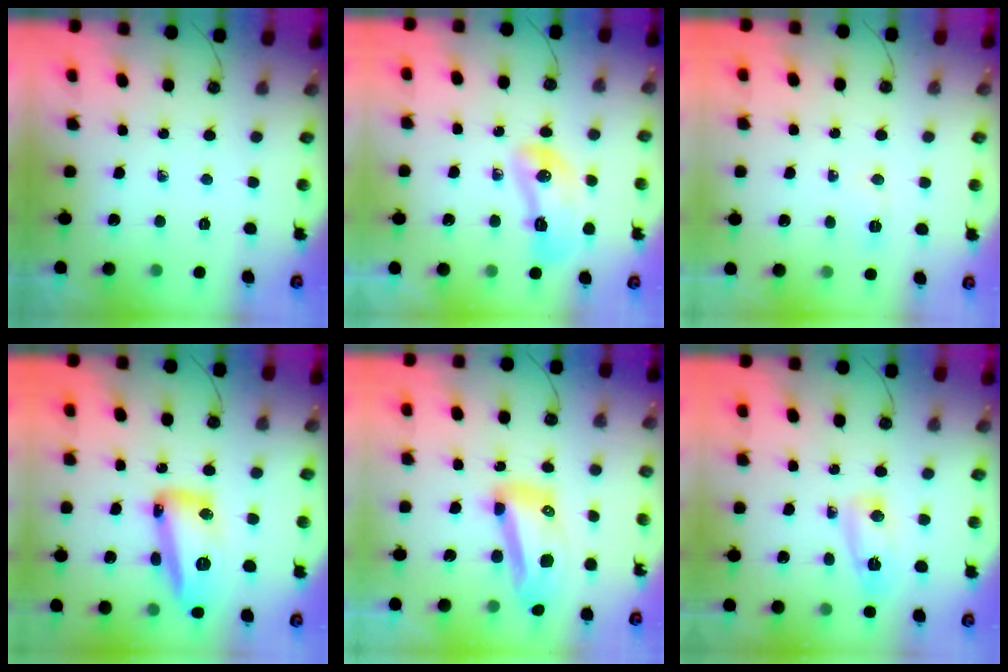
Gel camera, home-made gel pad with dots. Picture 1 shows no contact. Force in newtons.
{"total": 11.5, "press": 10.8, "slide": 3.8}
{"total": 5.2, "press": 5.0, "slide": 1.4}
{"total": 23.5, "press": 20.6, "slide": 11.3}
{"total": 12.2, "press": 12.1, "slide": 1.4}
{"total": 5.5, "press": 5.2, "slide": 1.5}